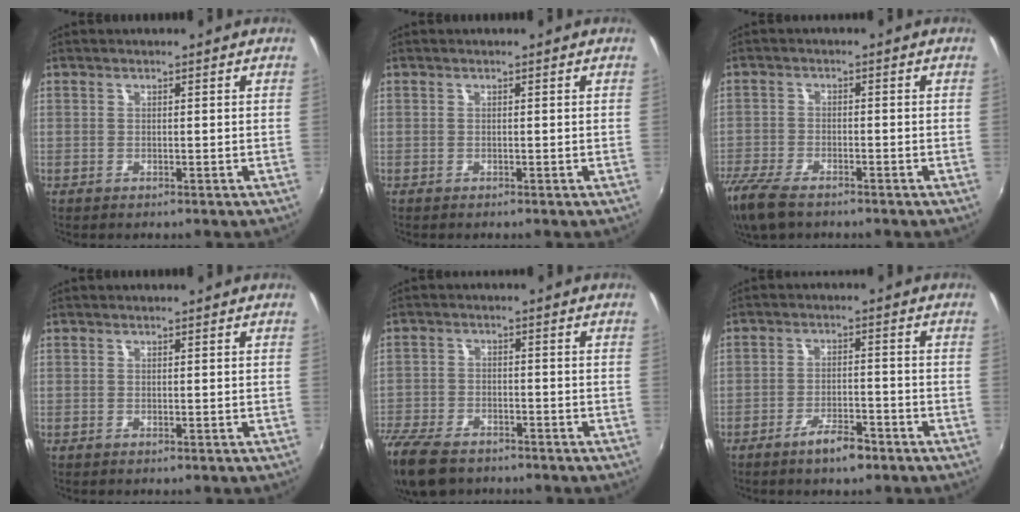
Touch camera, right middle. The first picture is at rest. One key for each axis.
{"total": 0.0}
{"total": 11.0, "fx": -8.1, "fy": 3.9, "fz": 6.2, "tx": -0.161, "ty": -0.043, "tz": -0.156}
{"total": 0.0}
{"total": 13.4, "fx": -9.9, "fy": 6.4, "fz": 6.4, "tx": -0.181, "ty": -0.031, "tz": -0.184}
{"total": 5.6, "fx": -3.9, "fy": 1.6, "fz": 3.7, "tx": -0.077, "ty": -0.001, "tz": -0.062}